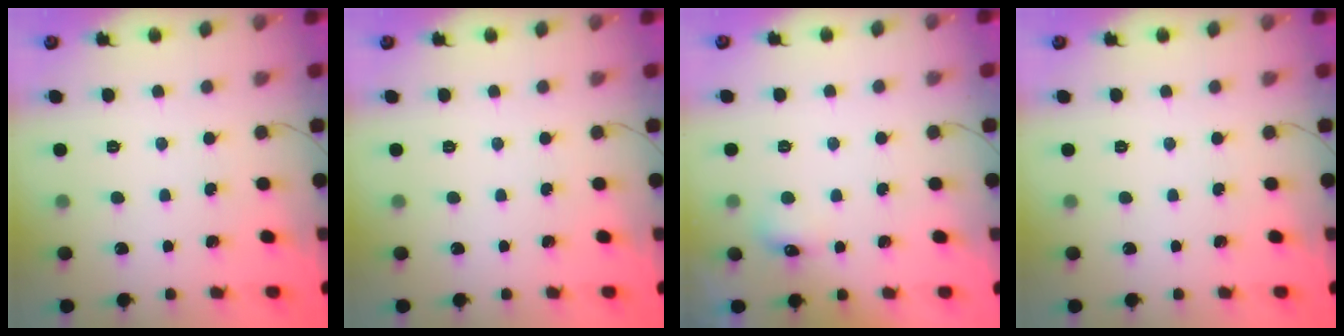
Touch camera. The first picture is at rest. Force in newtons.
{"total": 0.0}
{"total": 4.8, "press": 4.7, "slide": 1.1}
{"total": 0.0}